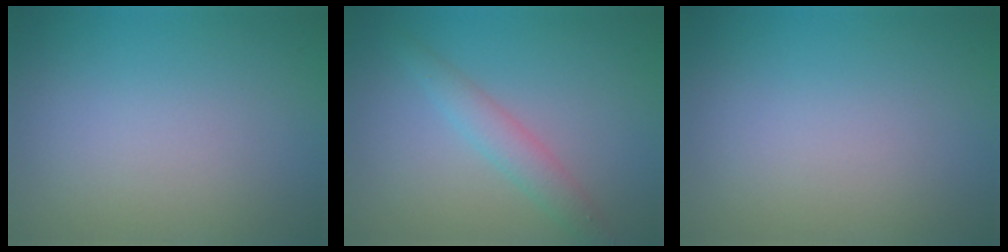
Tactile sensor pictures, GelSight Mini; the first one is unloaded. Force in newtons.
{"total": 2.3, "press": 2.3, "slide": 0.1}
{"total": 0.0}